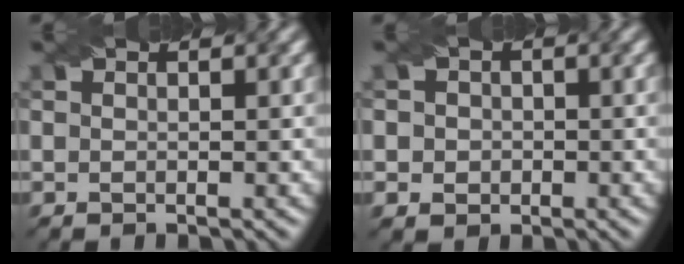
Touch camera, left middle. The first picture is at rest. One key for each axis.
{"total": 2.6, "fx": 0.1, "fy": 2.4, "fz": 0.9, "tx": 0.001, "ty": 0.010, "tz": -0.008}